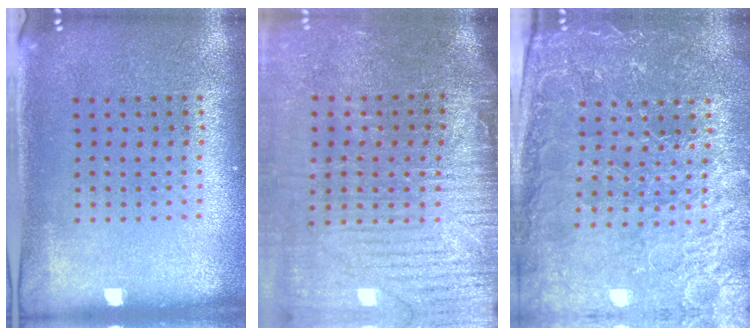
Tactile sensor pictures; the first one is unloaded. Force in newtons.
{"total": 4.3, "press": 3.6, "slide": 2.3}
{"total": 4.0, "press": 3.9, "slide": 1.1}